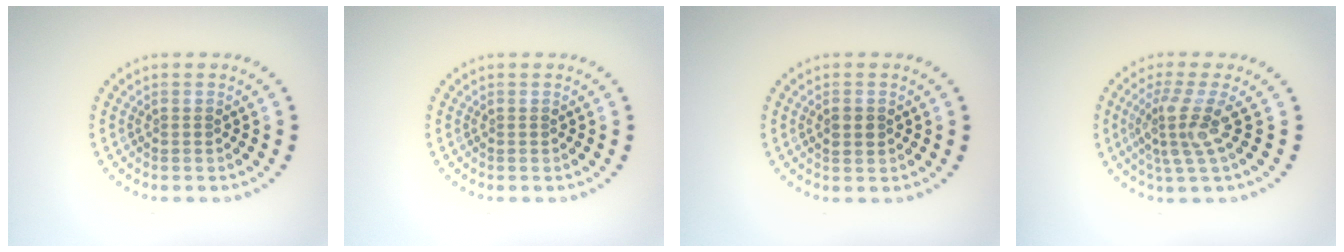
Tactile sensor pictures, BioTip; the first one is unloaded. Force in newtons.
{"total": 0.0}
{"total": 1.3, "press": 1.3, "slide": 0.1}
{"total": 3.6, "press": 2.6, "slide": 2.5}